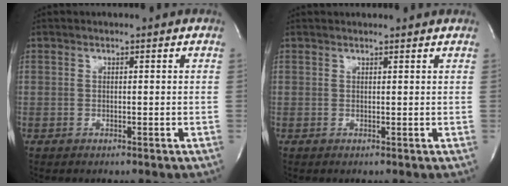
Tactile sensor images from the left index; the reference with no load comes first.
{"total": 3.4, "force": [3.3, 0.3, 0.7], "torque": [-0.012, 0.020, 0.038]}